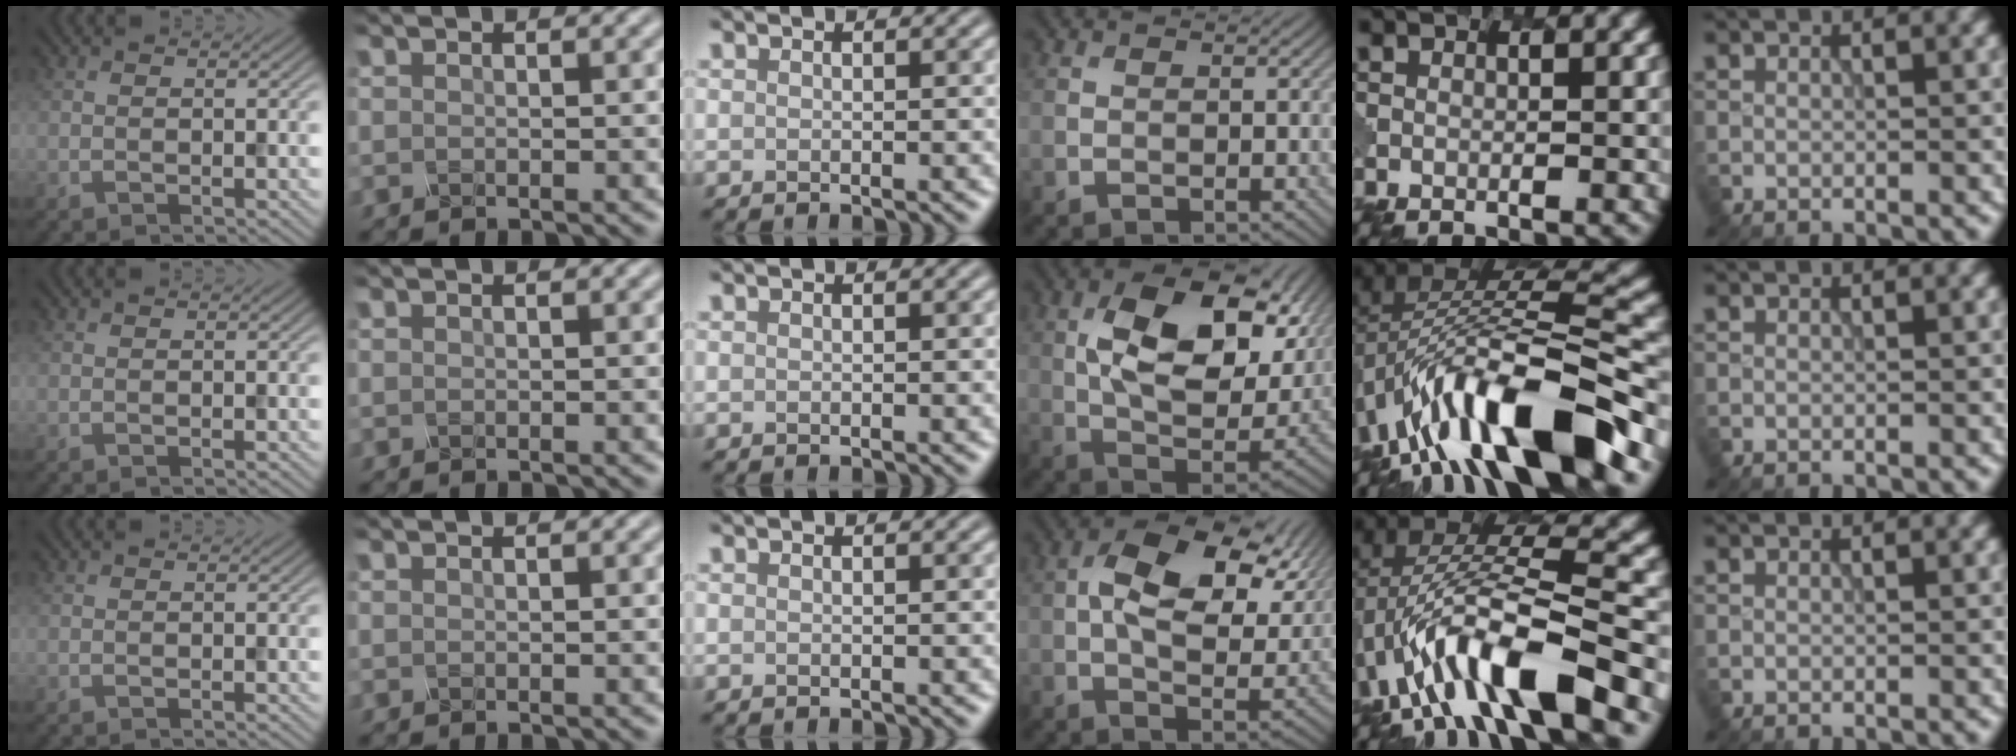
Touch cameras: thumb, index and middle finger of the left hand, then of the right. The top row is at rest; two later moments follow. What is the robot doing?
{"motion": "unscrew", "object": "spray bottle"}